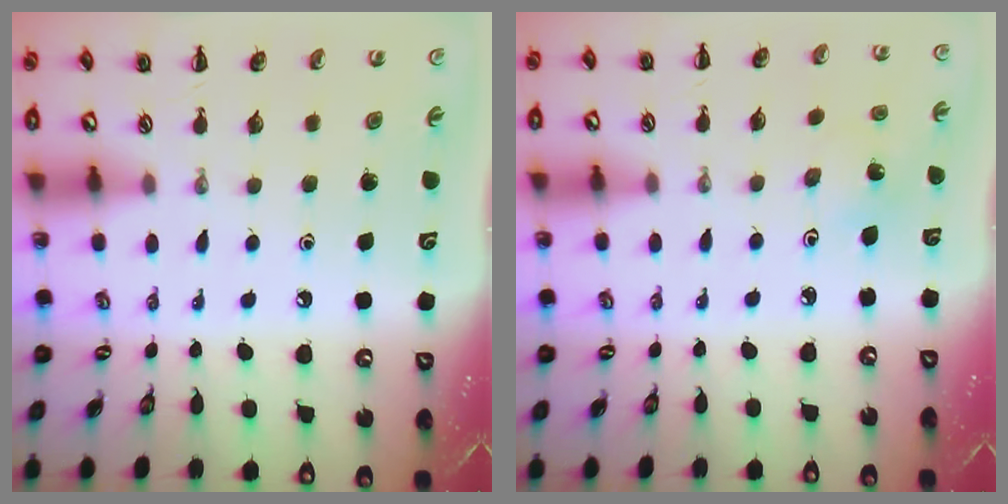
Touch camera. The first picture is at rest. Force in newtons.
{"total": 3.4, "press": 3.3, "slide": 0.9}